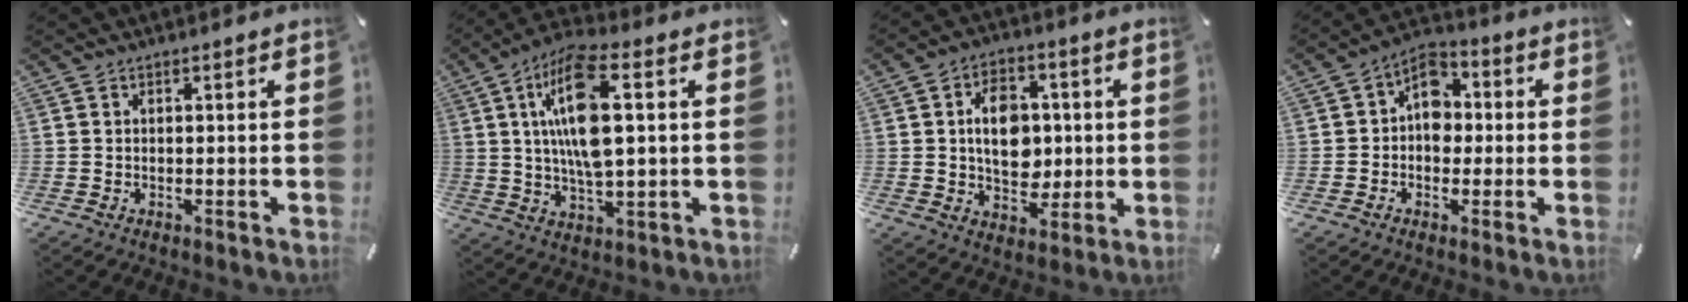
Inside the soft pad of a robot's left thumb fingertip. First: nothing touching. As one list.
[{"total": 15.7, "force": [3.1, 6.0, 14.2], "torque": [-0.293, -0.004, 0.047]}, {"total": 11.1, "force": [0.6, 8.5, 7.1], "torque": [-0.101, 0.007, 0.010]}, {"total": 7.5, "force": [0.0, 6.1, 4.3], "torque": [-0.064, 0.012, -0.002]}]